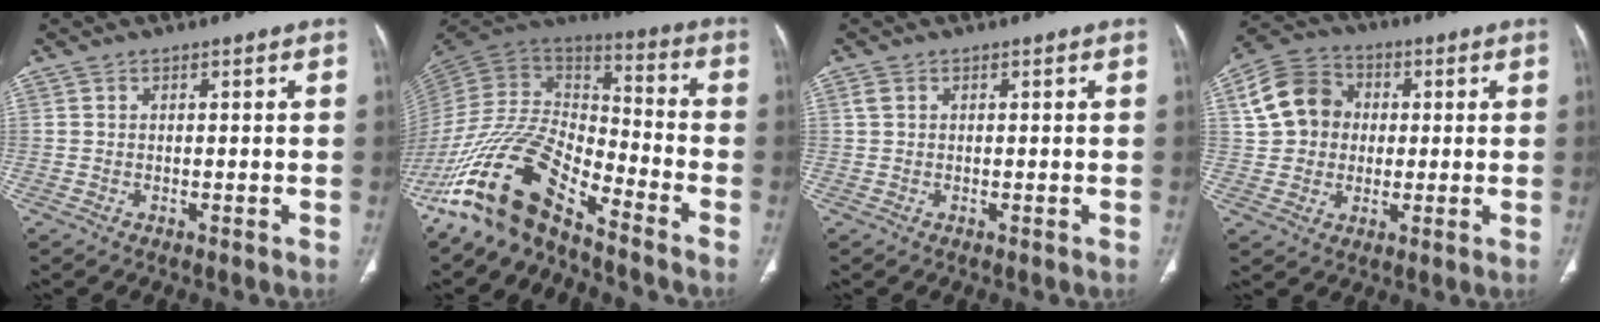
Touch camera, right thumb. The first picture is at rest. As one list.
[{"total": 18.2, "force": [-13.3, 6.3, 10.8], "torque": [-0.193, 0.089, -0.260]}, {"total": 1.3, "force": [0.5, 0.9, 0.8], "torque": [-0.020, 0.006, 0.013]}, {"total": 11.4, "force": [1.7, 9.9, 5.5], "torque": [-0.078, 0.018, 0.021]}]